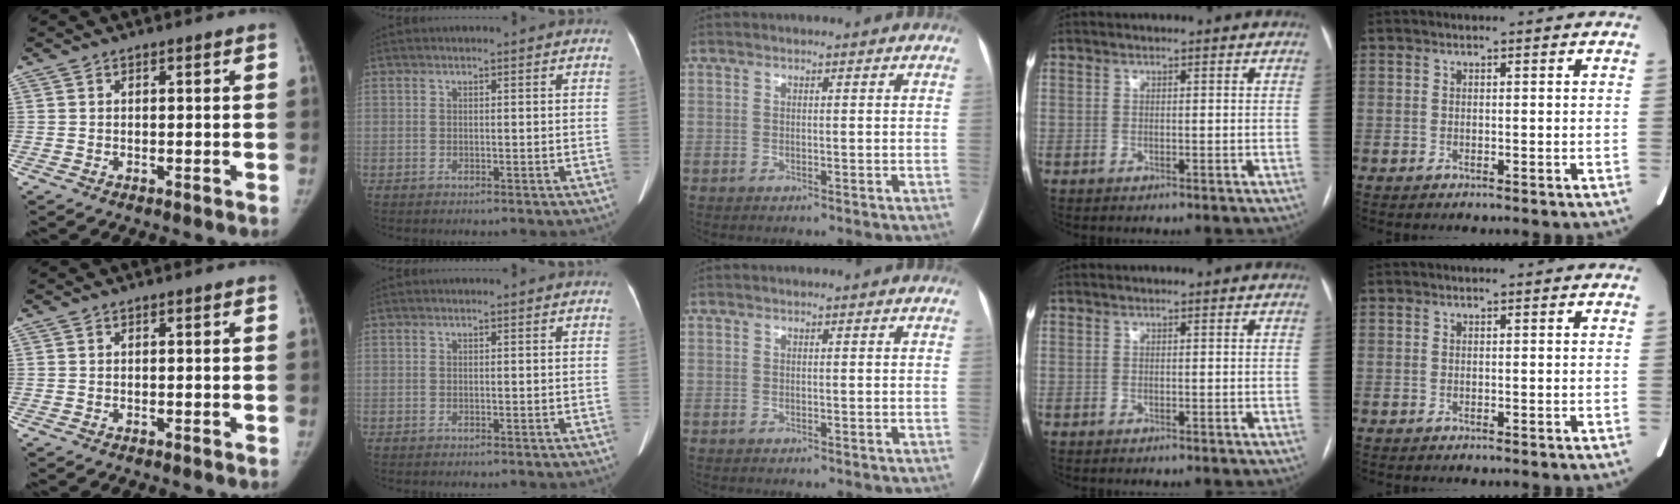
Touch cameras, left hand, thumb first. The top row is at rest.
{}